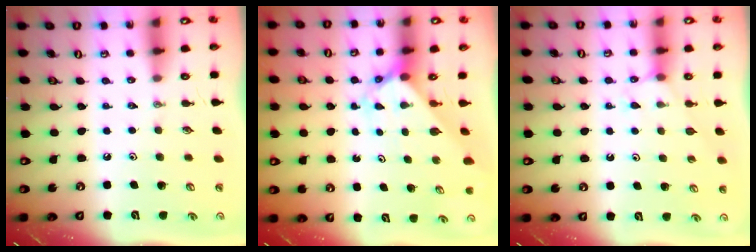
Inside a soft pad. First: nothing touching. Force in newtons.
{"total": 2.4, "press": 2.4, "slide": 0.3}
{"total": 5.9, "press": 5.9, "slide": 0.5}